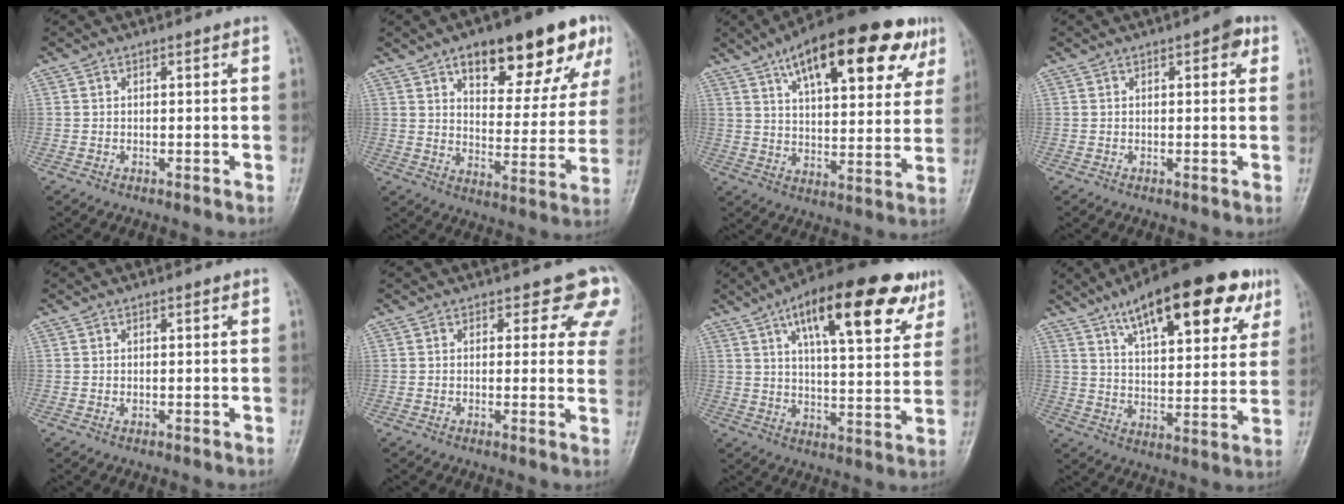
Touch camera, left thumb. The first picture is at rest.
{"total": 20.5, "force": [11.5, 8.1, 14.9], "torque": [-0.155, -0.033, 0.166]}
{"total": 24.4, "force": [12.7, 9.1, 18.7], "torque": [-0.247, -0.011, 0.188]}
{"total": 3.2, "force": [1.4, 1.4, 2.5], "torque": [-0.020, 0.002, 0.010]}
{"total": 0.8, "force": [0.2, 0.4, 0.6], "torque": [-0.008, 0.001, 0.006]}
{"total": 7.6, "force": [5.7, 4.1, 2.9], "torque": [0.019, -0.024, 0.040]}
{"total": 22.0, "force": [11.4, 7.6, 17.3], "torque": [-0.230, -0.017, 0.169]}
{"total": 22.9, "force": [12.7, 8.1, 17.3], "torque": [-0.222, -0.025, 0.192]}